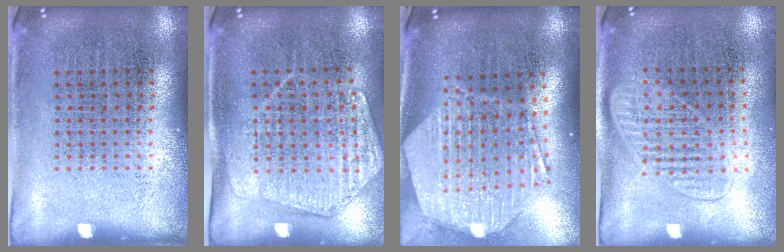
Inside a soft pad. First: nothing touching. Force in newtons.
{"total": 1.5, "press": 1.4, "slide": 0.3}
{"total": 3.0, "press": 2.4, "slide": 1.9}
{"total": 1.4, "press": 1.2, "slide": 0.6}